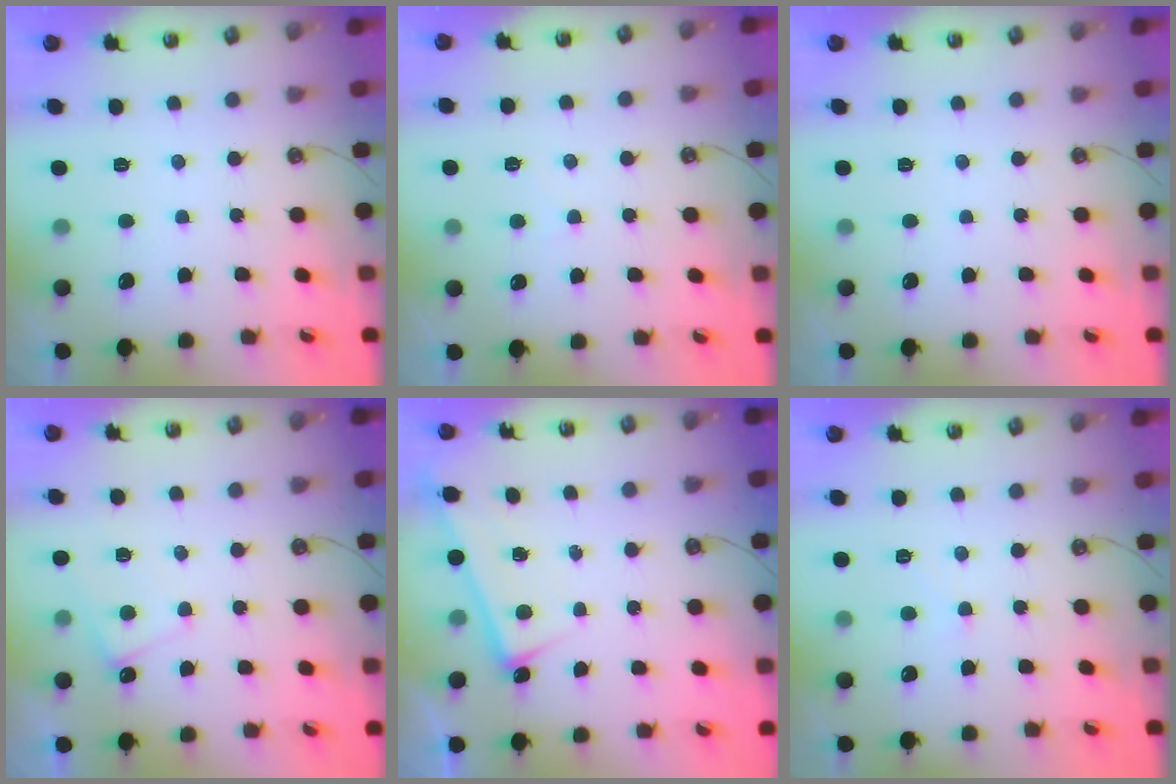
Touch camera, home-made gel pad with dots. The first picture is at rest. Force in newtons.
{"total": 3.0, "press": 3.0, "slide": 0.4}
{"total": 0.0}
{"total": 3.8, "press": 3.8, "slide": 0.5}
{"total": 2.8, "press": 2.7, "slide": 0.4}
{"total": 0.9, "press": 0.9, "slide": 0.1}